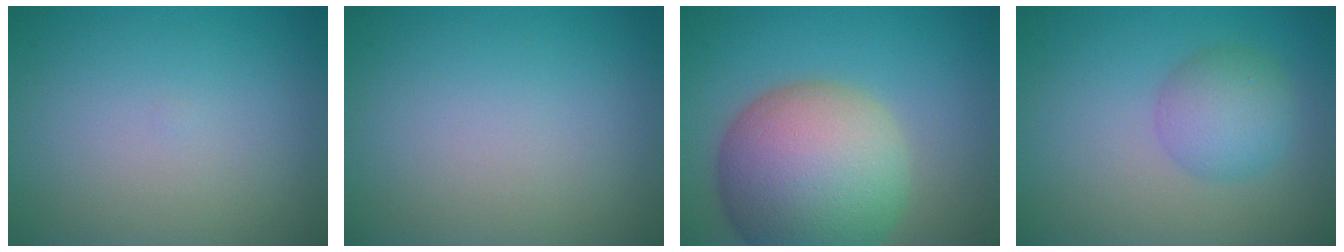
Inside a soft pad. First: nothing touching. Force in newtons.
{"total": 0.0}
{"total": 13.1, "press": 13.1, "slide": 0.8}
{"total": 3.7, "press": 3.7, "slide": 0.1}